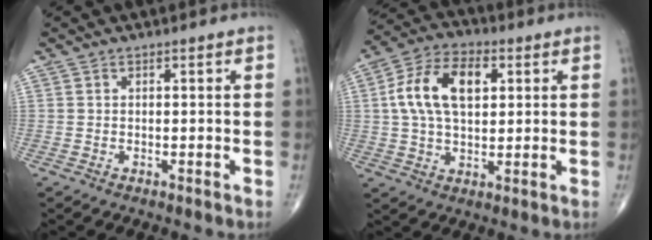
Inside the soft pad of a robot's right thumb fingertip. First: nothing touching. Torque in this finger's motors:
{"motor_torque": [0.12, 0.13, 0.33, -0.32, 0.24]}